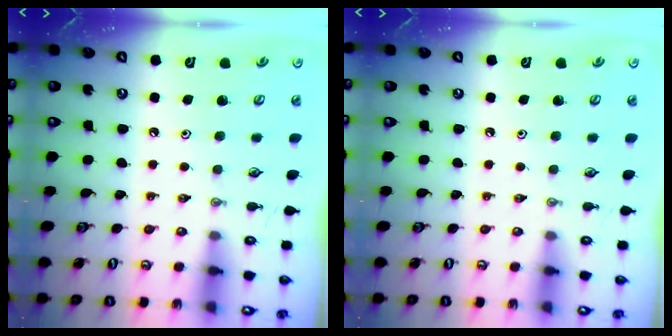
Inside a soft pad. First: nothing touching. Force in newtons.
{"total": 0.0}